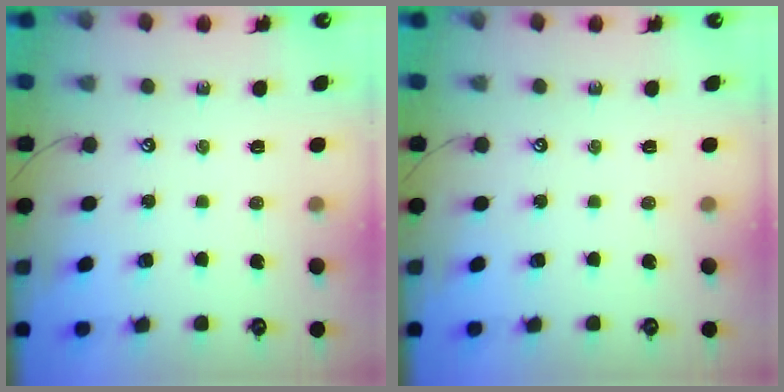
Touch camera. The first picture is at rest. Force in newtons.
{"total": 0.0}